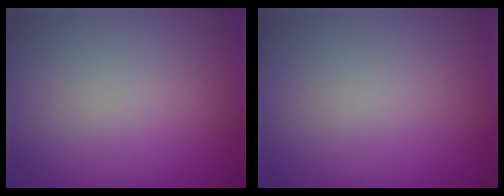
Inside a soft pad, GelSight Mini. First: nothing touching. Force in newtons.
{"total": 0.0}